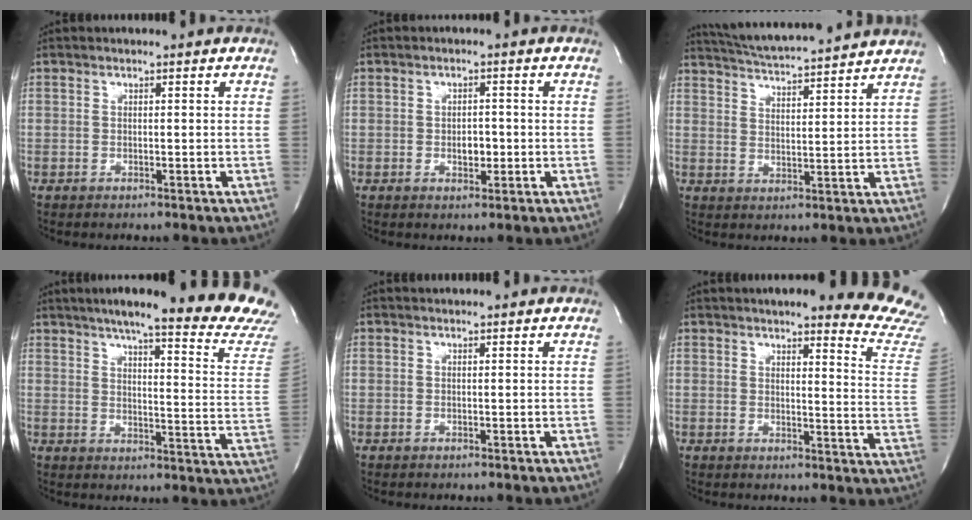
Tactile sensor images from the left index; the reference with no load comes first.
{"total": 2.4, "force": [-0.6, 1.4, 1.8], "torque": [-0.027, 0.003, -0.005]}
{"total": 14.1, "force": [13.1, 0.1, 5.1], "torque": [-0.098, 0.016, 0.194]}
{"total": 26.1, "force": [22.7, 0.8, 12.9], "torque": [-0.176, -0.086, 0.269]}
{"total": 0.6, "force": [0.5, 0.0, 0.1], "torque": [-0.009, 0.009, 0.011]}
{"total": 17.1, "force": [16.1, 0.5, 5.8], "torque": [-0.058, -0.098, 0.162]}